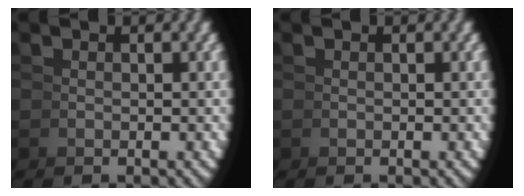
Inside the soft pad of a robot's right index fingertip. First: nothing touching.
{"total": 0.0}